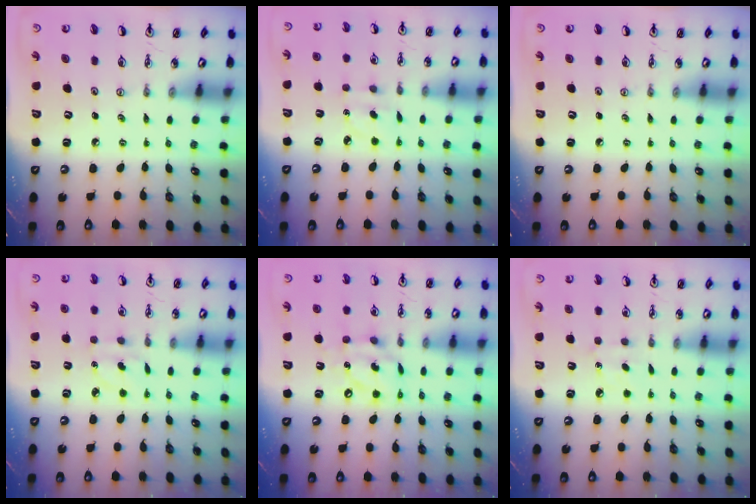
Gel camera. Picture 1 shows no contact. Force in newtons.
{"total": 2.7, "press": 2.6, "slide": 0.9}
{"total": 0.0}
{"total": 3.2, "press": 3.1, "slide": 0.6}
{"total": 11.9, "press": 11.8, "slide": 0.7}
{"total": 4.5, "press": 4.5, "slide": 0.4}